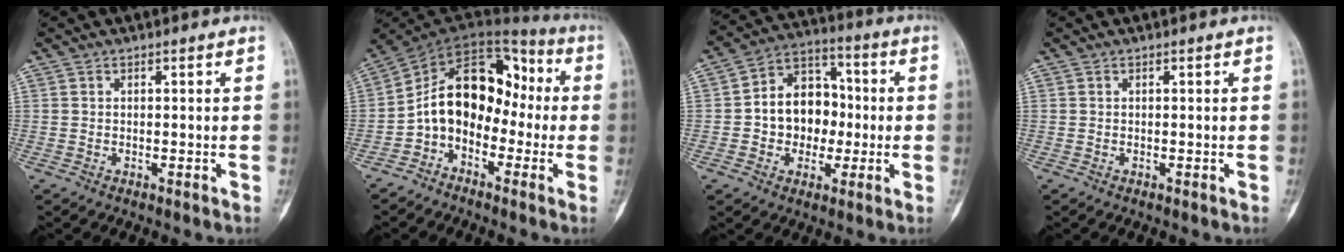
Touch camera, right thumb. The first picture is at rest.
{"total": 15.1, "force": [-2.1, 10.9, 10.3], "torque": [-0.130, 0.071, -0.050]}
{"total": 13.2, "force": [-0.8, 10.4, 8.0], "torque": [-0.071, 0.037, -0.019]}
{"total": 0.0}